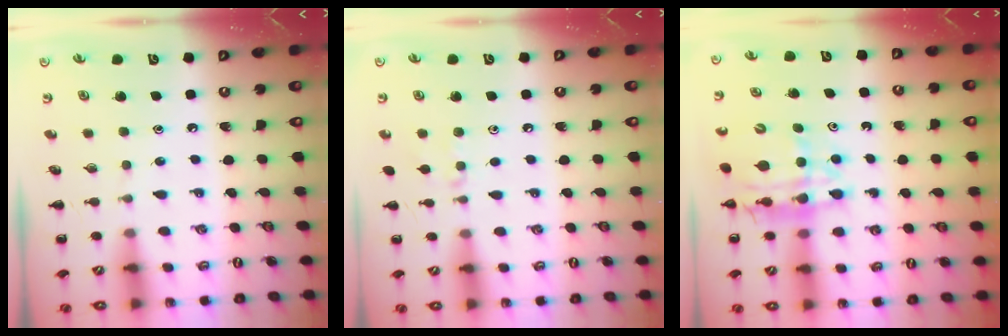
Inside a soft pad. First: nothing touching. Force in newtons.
{"total": 6.0, "press": 5.7, "slide": 2.0}
{"total": 13.0, "press": 12.4, "slide": 3.9}